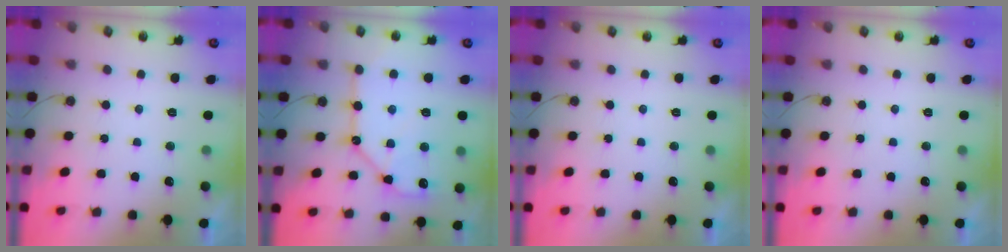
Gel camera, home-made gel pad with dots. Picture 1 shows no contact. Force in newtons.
{"total": 13.6, "press": 13.5, "slide": 1.3}
{"total": 0.0}
{"total": 0.0}